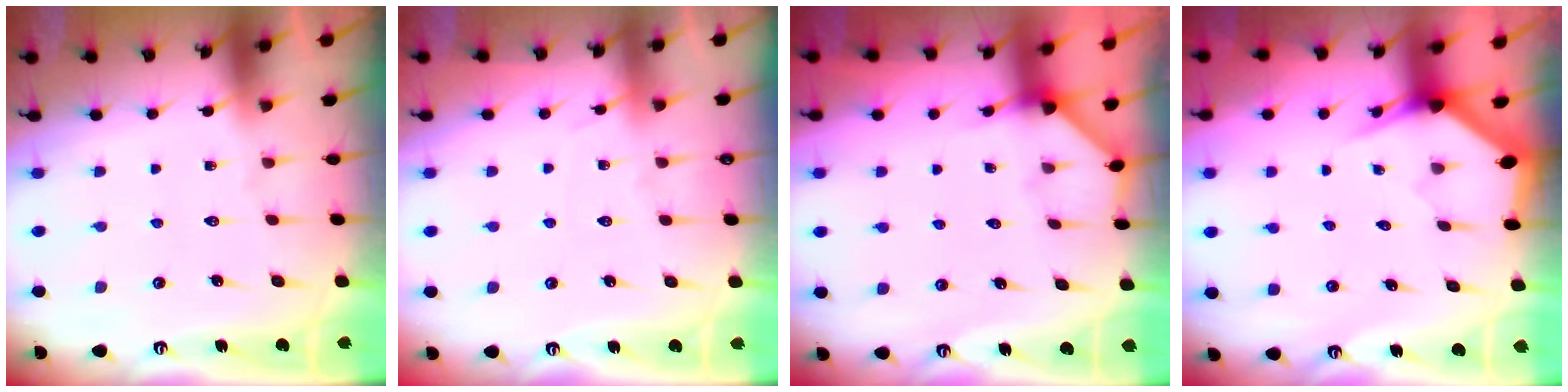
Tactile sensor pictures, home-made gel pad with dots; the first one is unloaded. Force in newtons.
{"total": 4.4, "press": 4.4, "slide": 0.6}
{"total": 2.5, "press": 2.5, "slide": 0.4}
{"total": 3.1, "press": 3.1, "slide": 0.0}